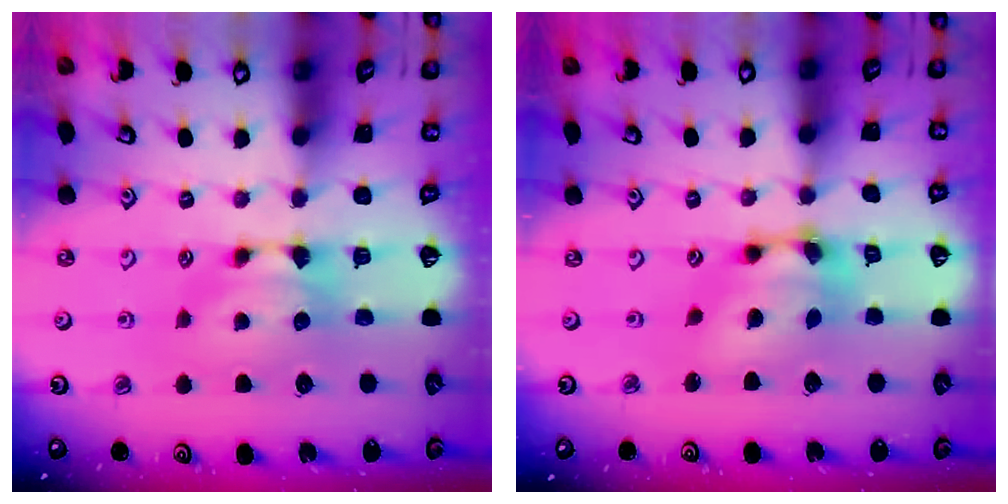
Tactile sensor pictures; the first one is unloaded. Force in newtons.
{"total": 6.4, "press": 6.0, "slide": 2.0}